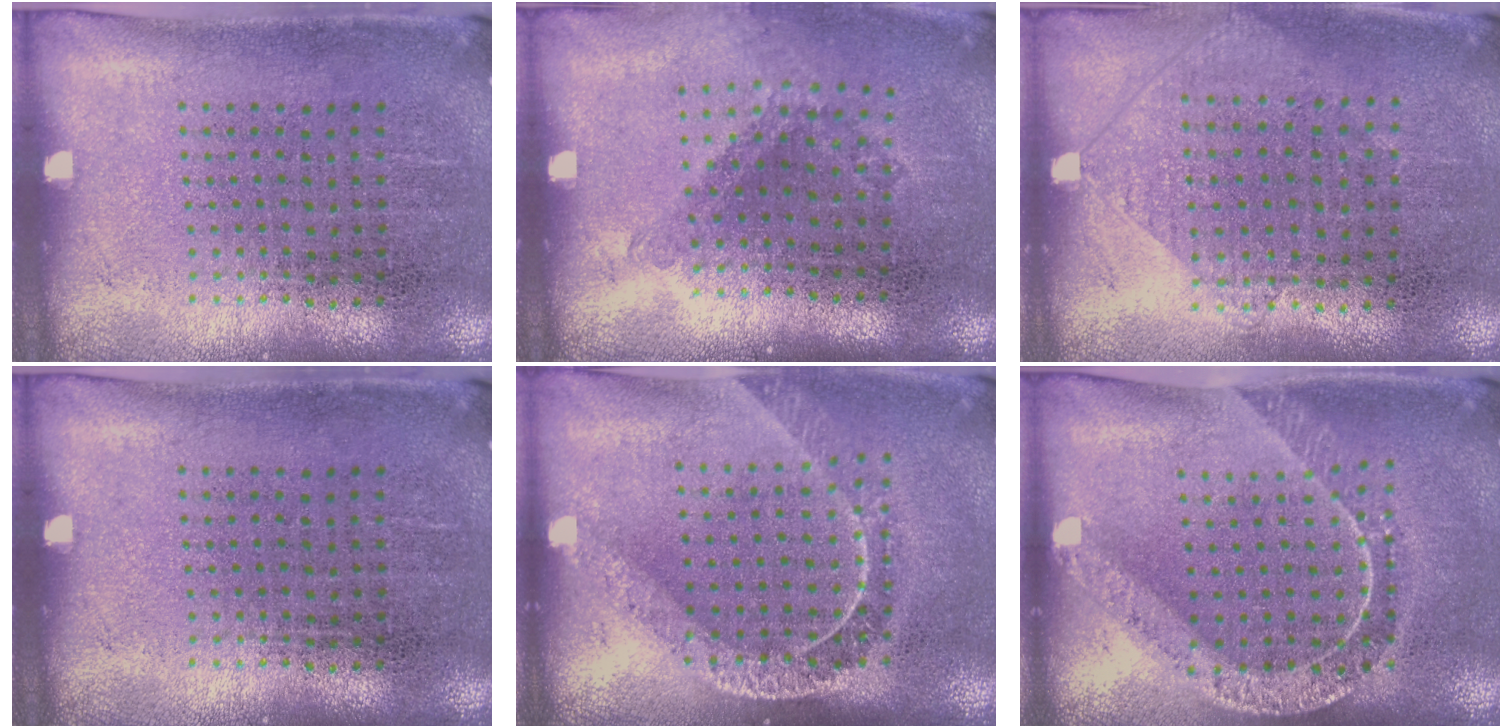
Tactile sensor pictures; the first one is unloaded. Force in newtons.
{"total": 1.2, "press": 0.9, "slide": 0.8}
{"total": 0.9, "press": 0.8, "slide": 0.3}
{"total": 0.0}
{"total": 1.8, "press": 1.5, "slide": 1.0}
{"total": 1.7, "press": 1.5, "slide": 0.8}